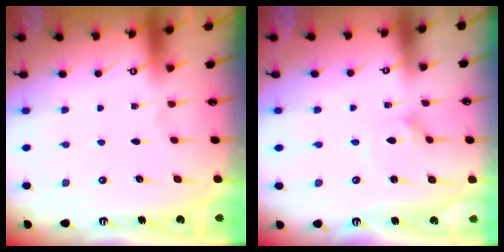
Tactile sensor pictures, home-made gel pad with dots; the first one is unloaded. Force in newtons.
{"total": 1.6, "press": 1.6, "slide": 0.2}